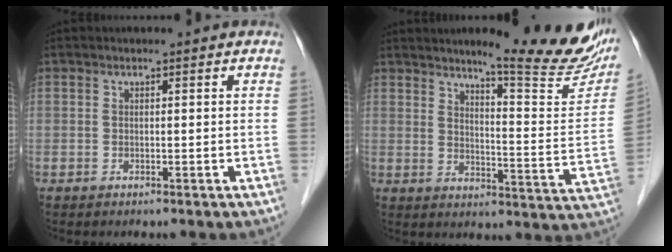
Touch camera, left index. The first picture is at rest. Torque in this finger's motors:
{"motor_torque": [0.60, -0.64, 0.55, 0.06]}